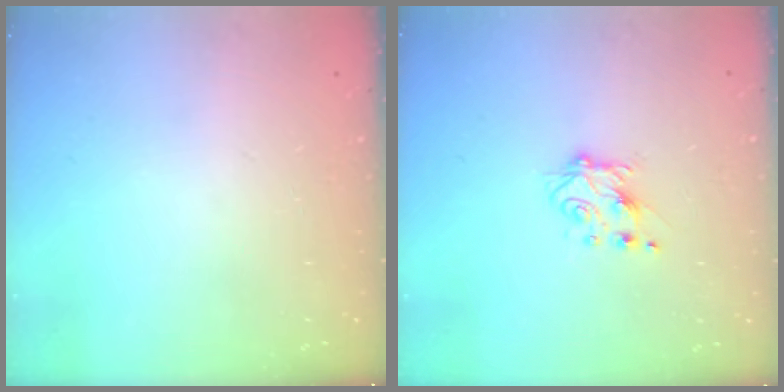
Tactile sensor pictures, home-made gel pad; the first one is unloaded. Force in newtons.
{"total": 5.6, "press": 5.6, "slide": 0.8}